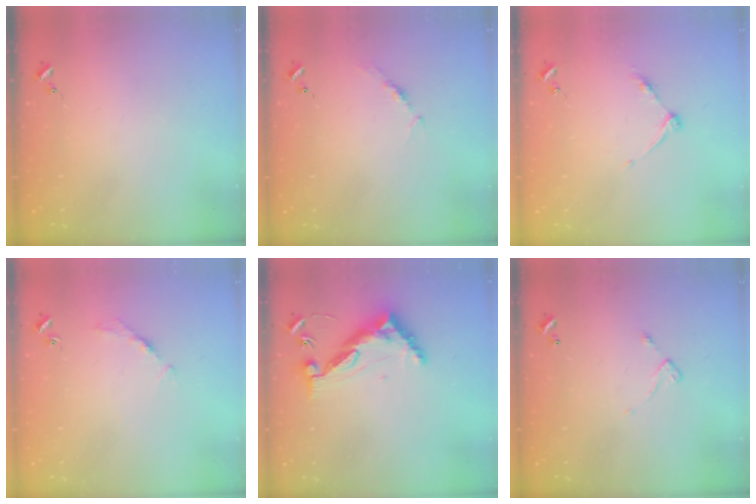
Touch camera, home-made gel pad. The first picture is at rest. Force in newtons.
{"total": 3.7, "press": 3.7, "slide": 0.5}
{"total": 6.0, "press": 6.0, "slide": 0.7}
{"total": 2.7, "press": 2.7, "slide": 0.4}
{"total": 12.1, "press": 12.0, "slide": 1.2}
{"total": 5.7, "press": 5.7, "slide": 0.5}